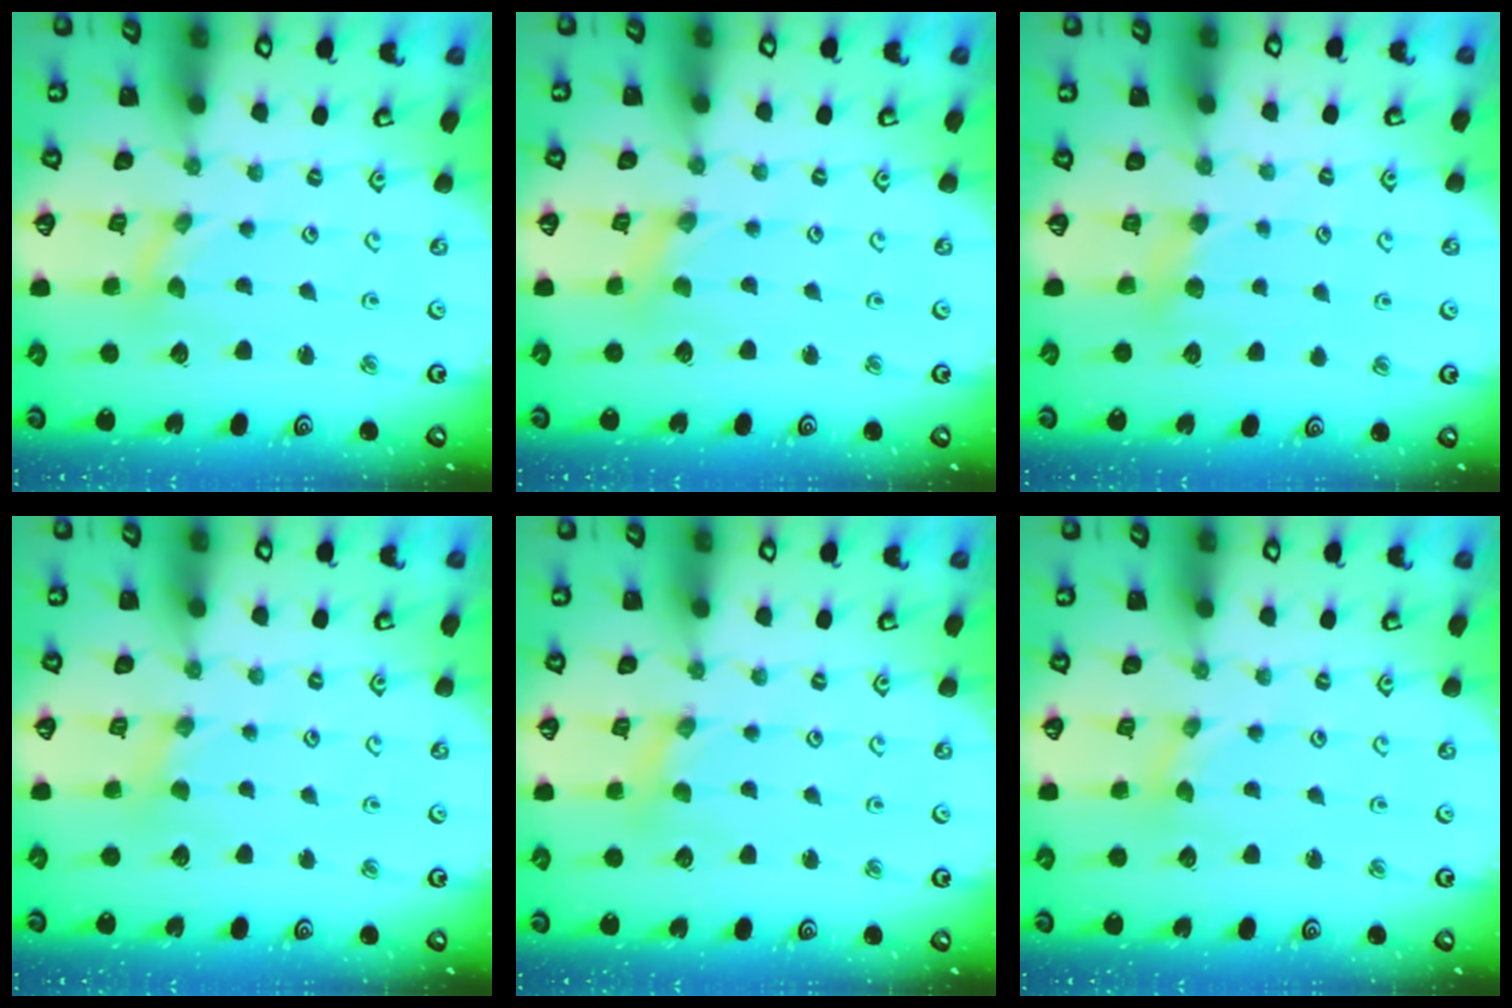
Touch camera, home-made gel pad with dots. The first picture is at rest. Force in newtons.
{"total": 0.0}
{"total": 3.6, "press": 3.5, "slide": 0.5}
{"total": 1.7, "press": 1.7, "slide": 0.4}
{"total": 1.4, "press": 1.4, "slide": 0.3}
{"total": 0.7, "press": 0.7, "slide": 0.1}